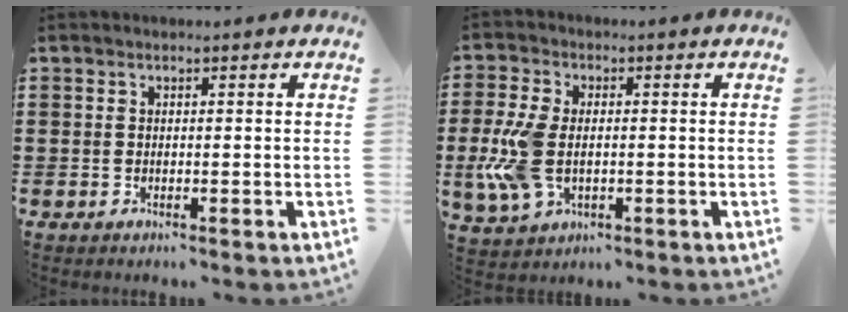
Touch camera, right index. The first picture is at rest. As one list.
[{"total": 8.3, "force": [-1.0, 4.9, 6.7], "torque": [-0.165, -0.006, -0.023]}]